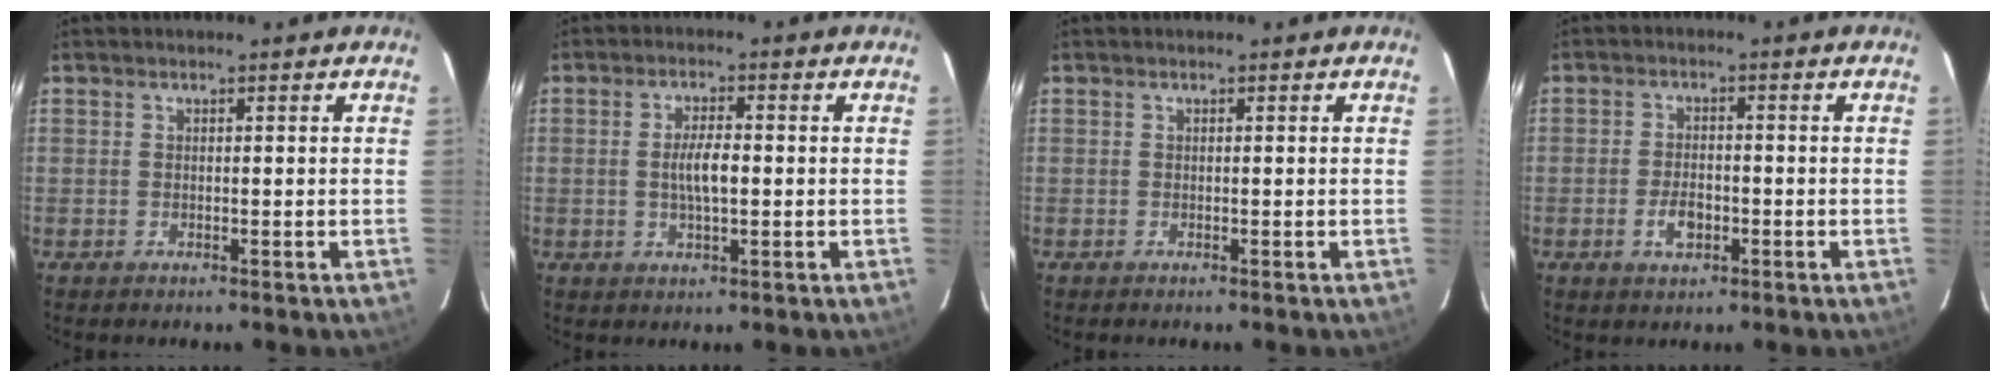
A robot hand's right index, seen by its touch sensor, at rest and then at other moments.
{"total": 4.5, "force": [-0.3, 1.3, 4.3], "torque": [-0.081, 0.001, -0.001]}
{"total": 0.0}
{"total": 4.4, "force": [-1.7, 2.4, 3.3], "torque": [-0.067, -0.001, -0.027]}